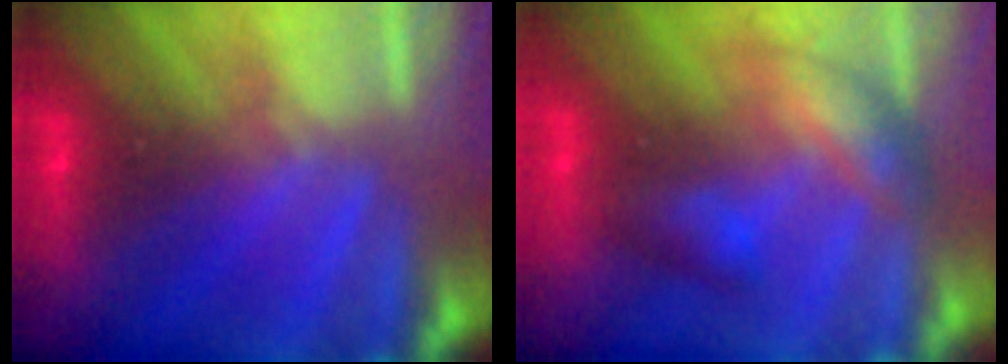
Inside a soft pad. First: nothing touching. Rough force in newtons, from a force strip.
{"total": 2.5}